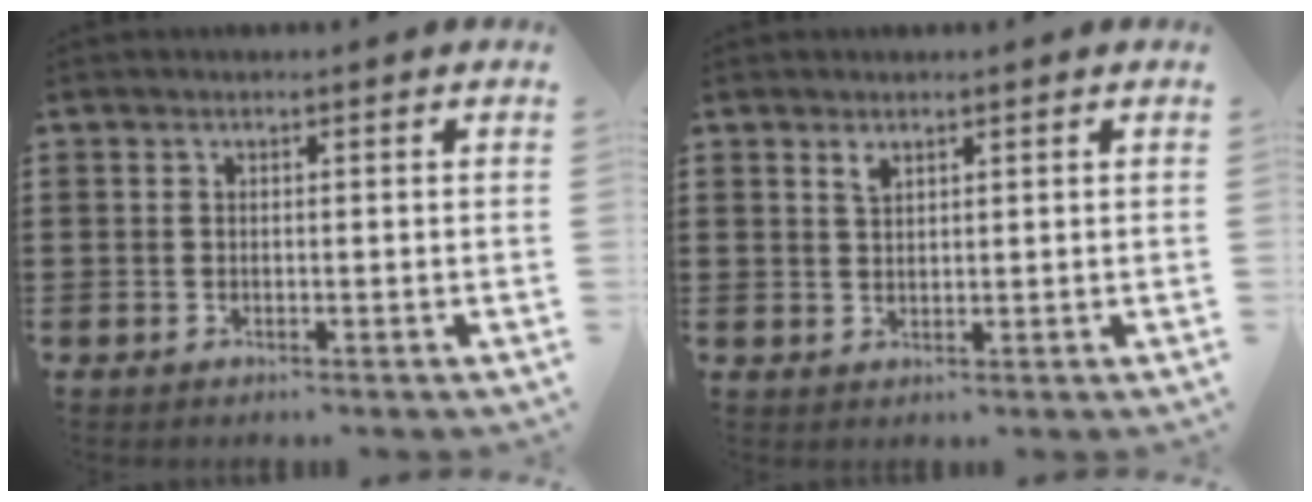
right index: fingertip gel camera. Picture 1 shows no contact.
{"total": 1.6, "force": [1.2, 0.7, 0.8], "torque": [-0.019, 0.003, 0.022]}